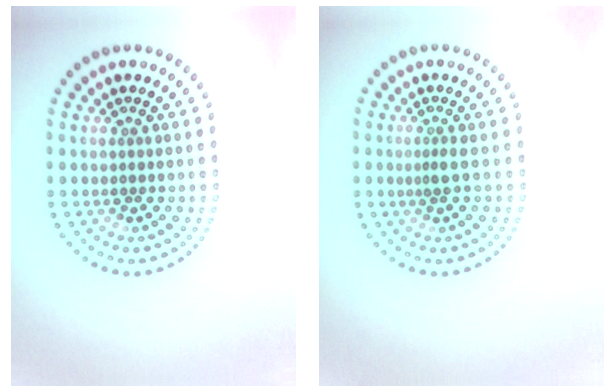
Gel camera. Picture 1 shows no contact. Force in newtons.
{"total": 0.8, "press": 0.5, "slide": 0.6}